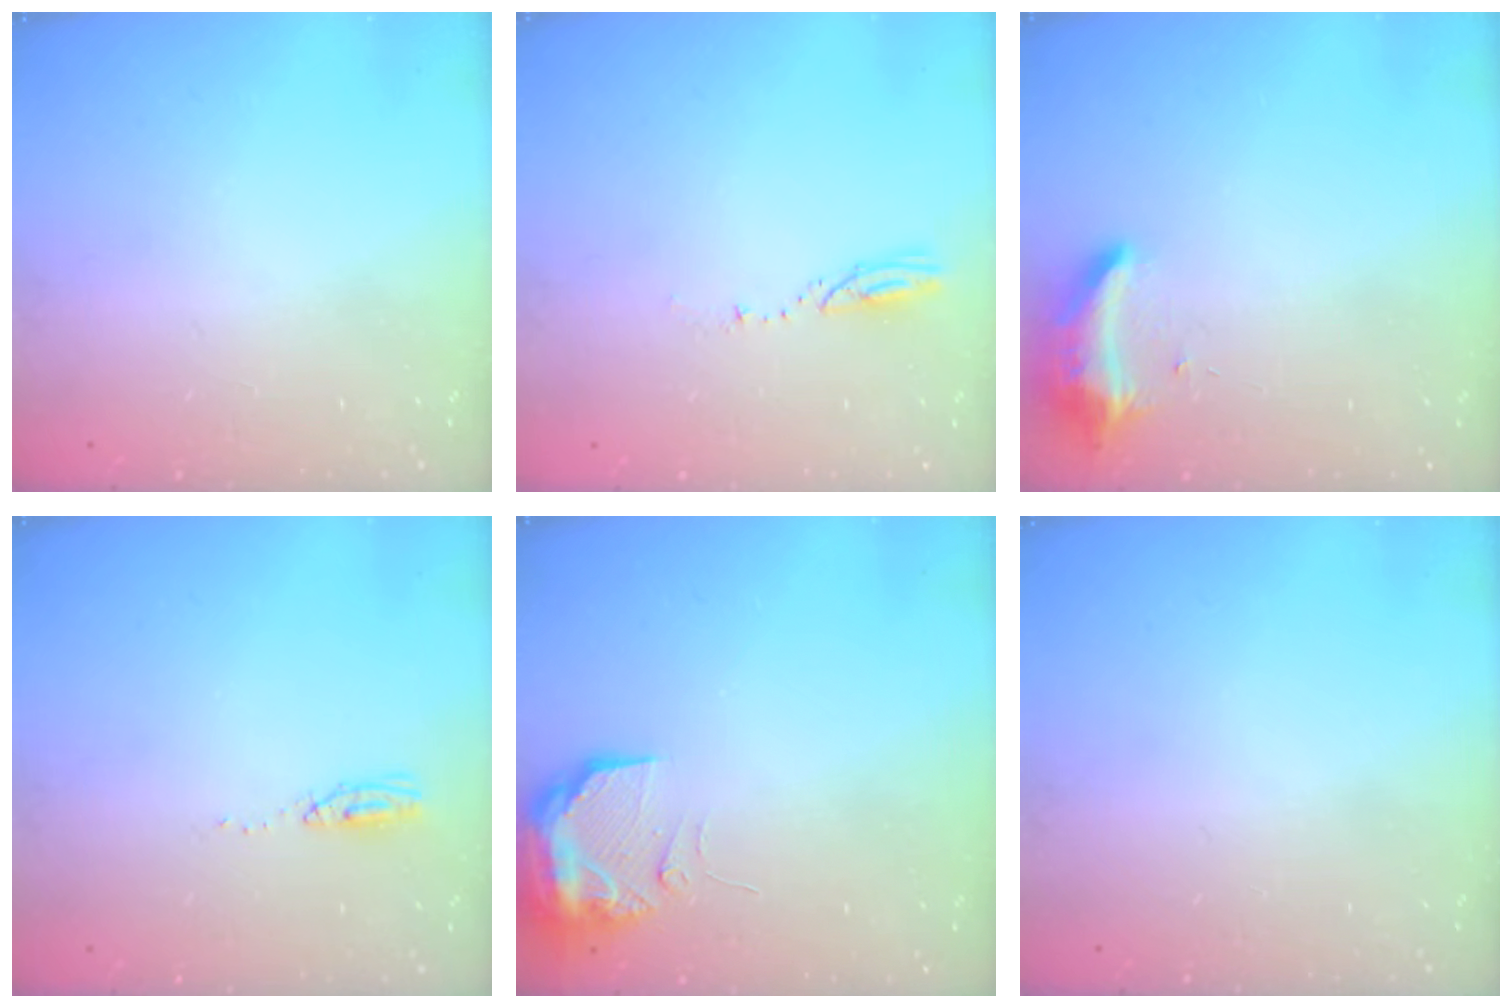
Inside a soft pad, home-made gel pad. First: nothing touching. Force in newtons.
{"total": 3.4, "press": 3.4, "slide": 0.4}
{"total": 9.2, "press": 9.2, "slide": 0.6}
{"total": 3.6, "press": 3.3, "slide": 1.5}
{"total": 10.3, "press": 10.2, "slide": 1.4}
{"total": 0.0}